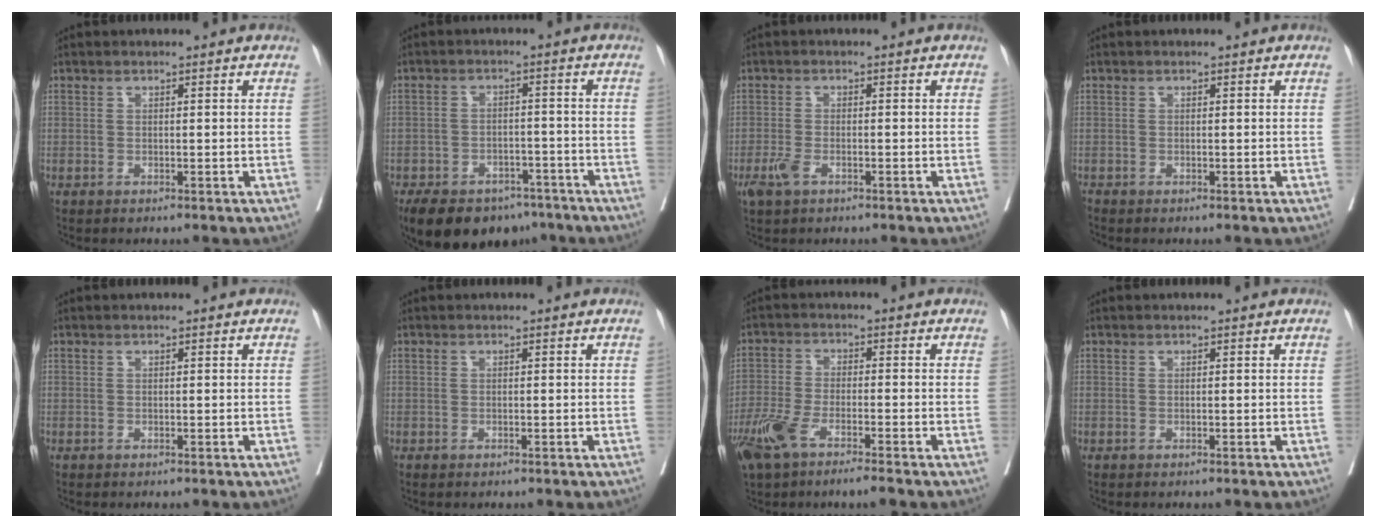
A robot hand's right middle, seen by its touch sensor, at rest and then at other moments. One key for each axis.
{"total": 13.9, "fx": -10.1, "fy": 7.5, "fz": 5.7, "tx": -0.110, "ty": 0.000, "tz": -0.142}
{"total": 2.7, "fx": -1.5, "fy": 1.1, "fz": 1.9, "tx": -0.046, "ty": -0.002, "tz": -0.028}
{"total": 0.0}
{"total": 0.0}
{"total": 0.0}
{"total": 7.3, "fx": -4.7, "fy": 1.2, "fz": 5.4, "tx": -0.113, "ty": -0.010, "tz": -0.091}
{"total": 0.0}